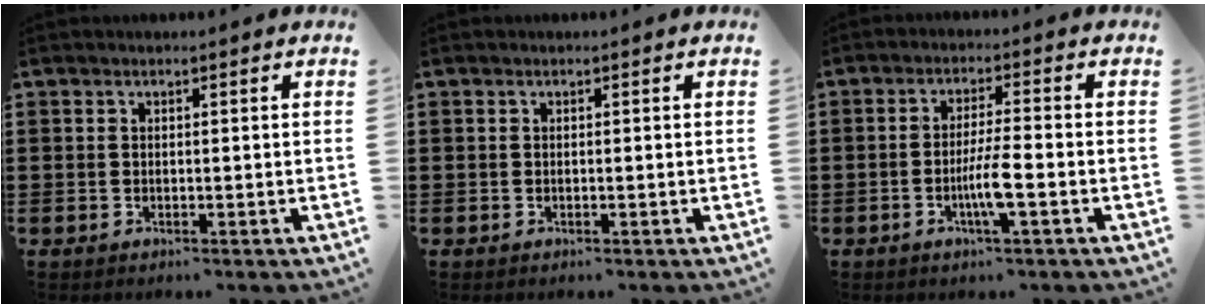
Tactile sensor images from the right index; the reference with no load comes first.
{"total": 0.0}
{"total": 5.1, "force": [-1.8, 0.2, 4.8], "torque": [-0.095, -0.010, -0.037]}